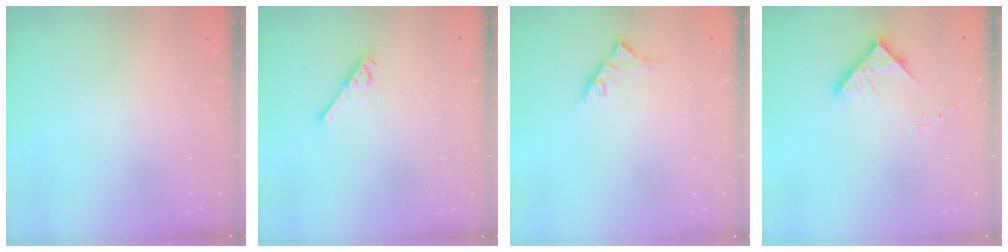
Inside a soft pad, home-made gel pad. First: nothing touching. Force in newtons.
{"total": 5.0, "press": 4.9, "slide": 0.8}
{"total": 3.5, "press": 3.4, "slide": 1.1}
{"total": 5.2, "press": 5.1, "slide": 0.7}